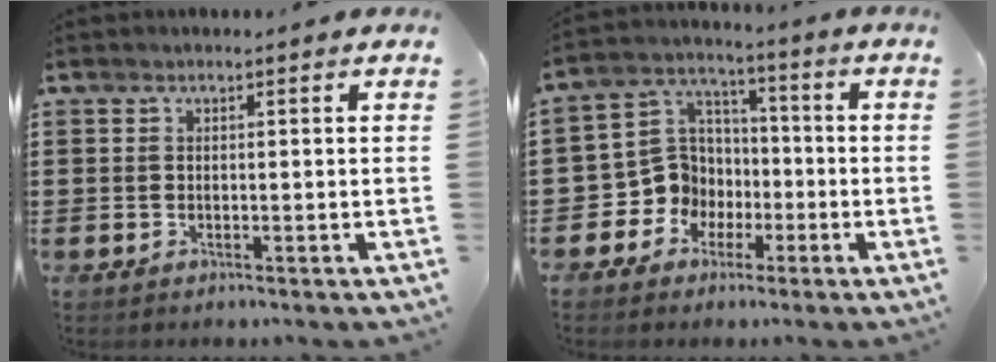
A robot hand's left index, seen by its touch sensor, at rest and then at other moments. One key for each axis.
{"total": 8.3, "fx": -2.1, "fy": 7.9, "fz": 1.8, "tx": -0.092, "ty": -0.001, "tz": -0.044}